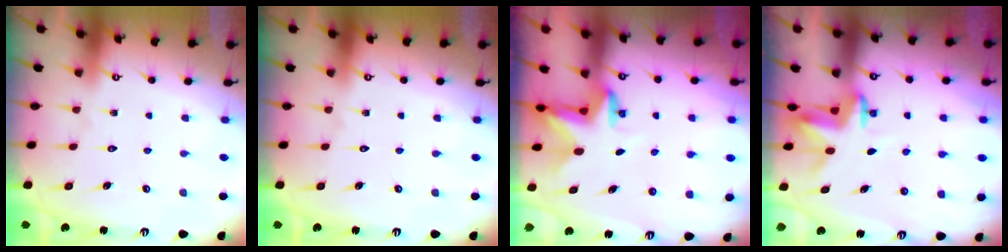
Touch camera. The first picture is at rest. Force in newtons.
{"total": 0.0}
{"total": 2.9, "press": 2.9, "slide": 0.1}
{"total": 3.5, "press": 3.5, "slide": 0.3}